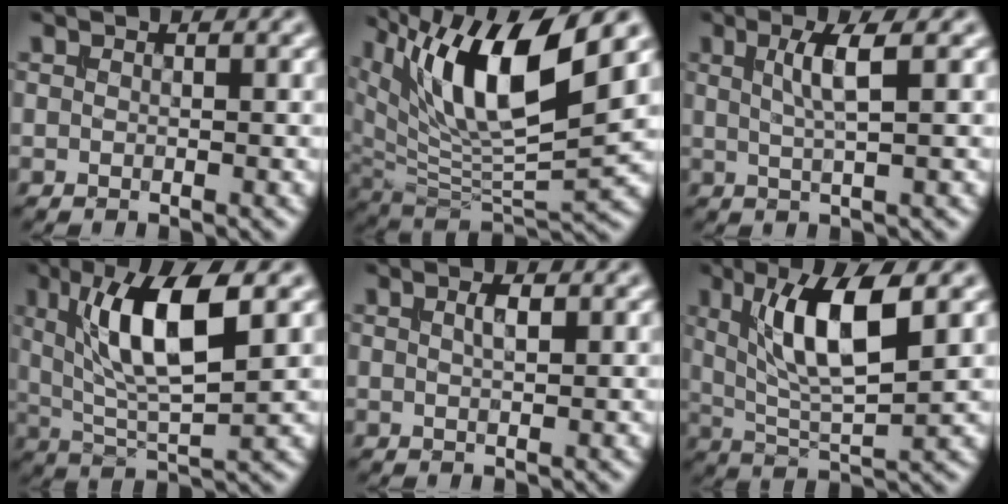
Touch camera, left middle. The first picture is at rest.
{"total": 12.1, "force": [6.0, 3.8, 9.8], "torque": [-0.172, -0.002, 0.107]}
{"total": 3.2, "force": [0.9, 0.7, 3.0], "torque": [-0.051, 0.001, 0.015]}
{"total": 9.1, "force": [2.8, 2.8, 8.3], "torque": [-0.143, -0.002, 0.050]}
{"total": 1.5, "force": [0.6, 0.4, 1.3], "torque": [-0.023, 0.003, 0.010]}
{"total": 8.3, "force": [2.7, 2.4, 7.5], "torque": [-0.128, -0.006, 0.050]}